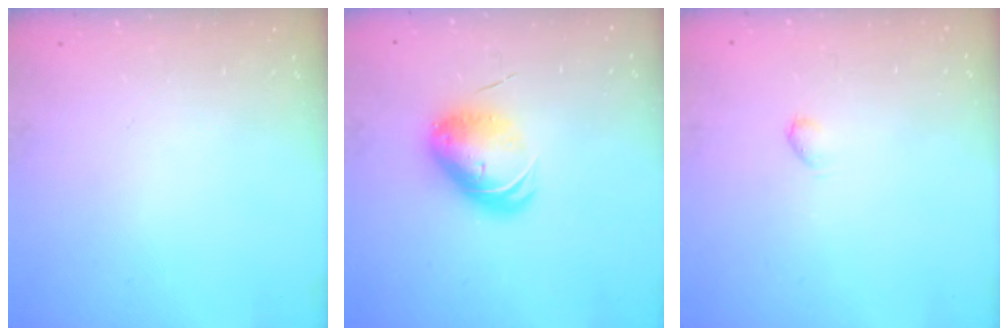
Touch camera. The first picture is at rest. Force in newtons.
{"total": 10.7, "press": 10.4, "slide": 2.5}
{"total": 2.2, "press": 2.2, "slide": 0.4}